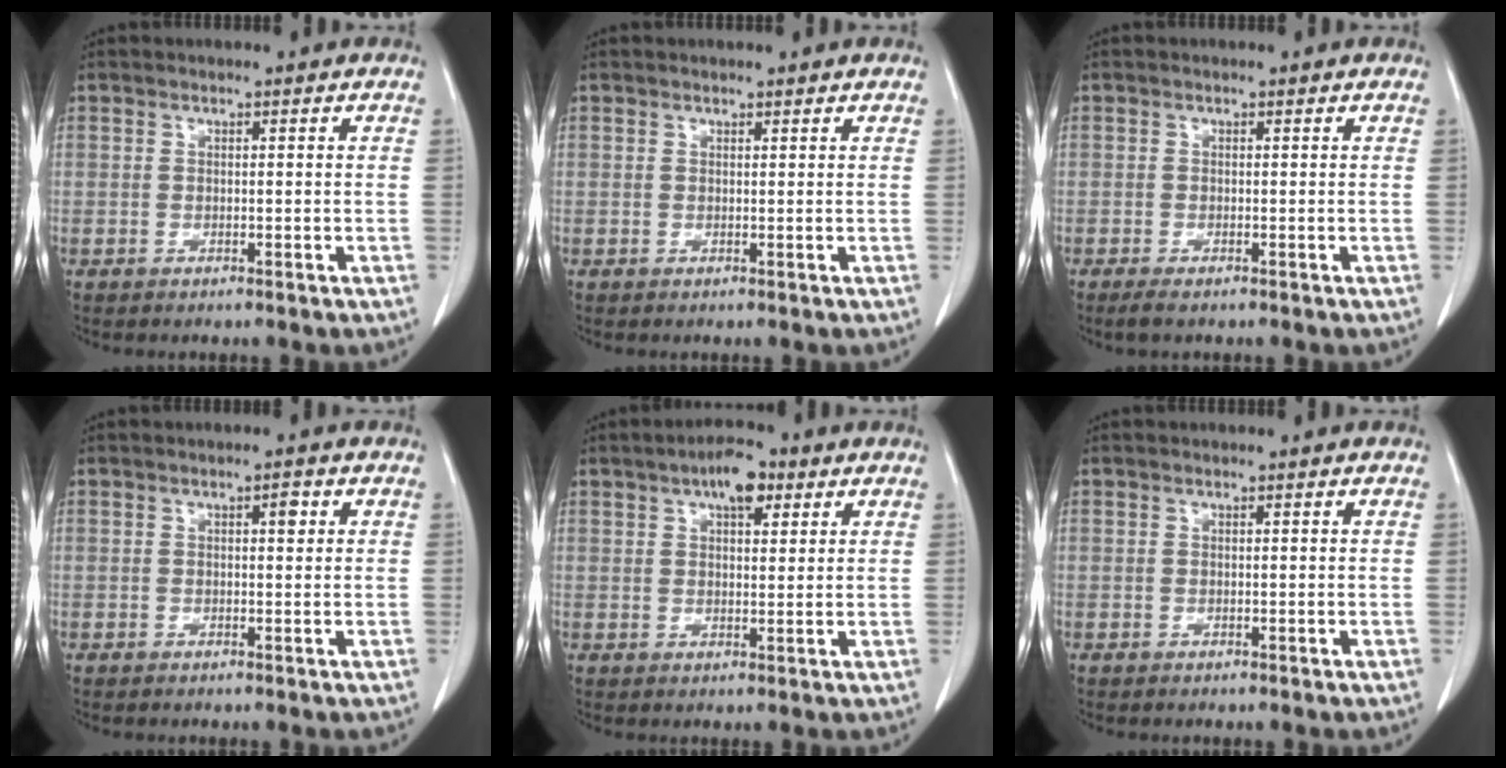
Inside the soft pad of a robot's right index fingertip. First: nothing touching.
{"total": 0.6, "force": [0.6, 0.2, 0.0], "torque": [-0.004, 0.005, 0.009]}
{"total": 1.4, "force": [-0.9, 0.4, 1.0], "torque": [-0.020, -0.003, -0.014]}
{"total": 1.5, "force": [0.5, 0.5, 1.3], "torque": [-0.019, 0.002, 0.007]}
{"total": 5.5, "force": [3.0, 2.1, 4.1], "torque": [-0.067, 0.010, 0.044]}
{"total": 0.0}